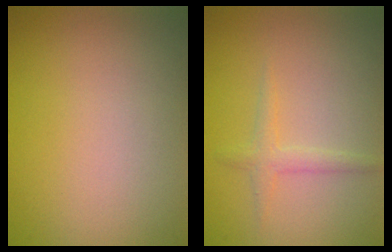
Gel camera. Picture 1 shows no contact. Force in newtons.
{"total": 1.4, "press": 1.4, "slide": 0.1}